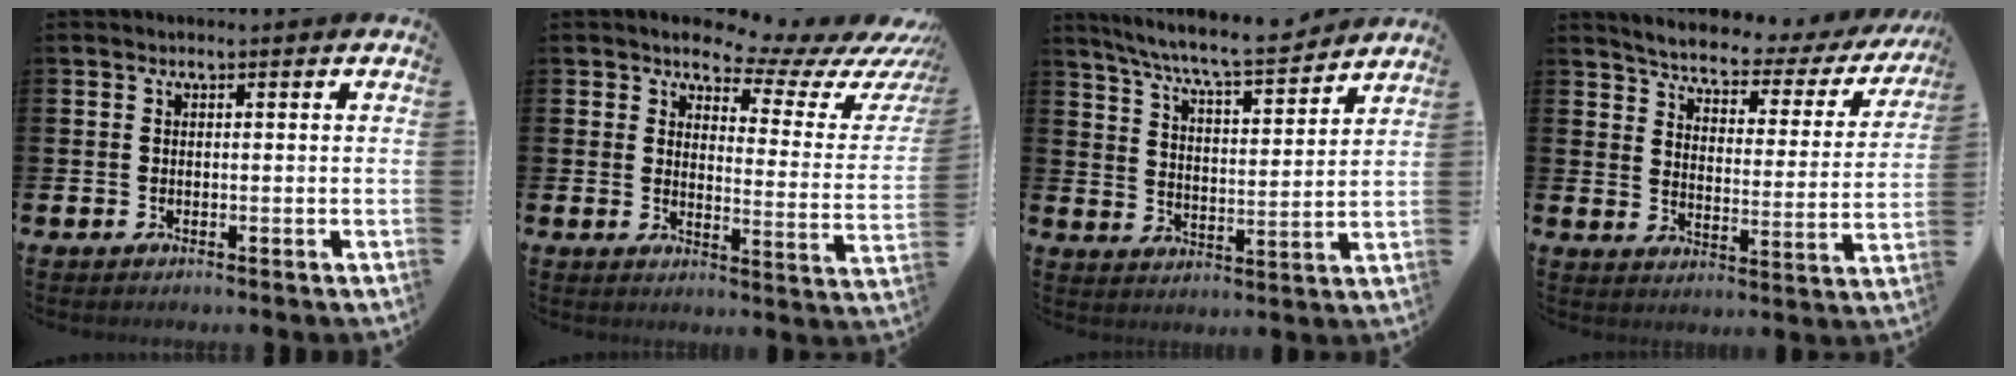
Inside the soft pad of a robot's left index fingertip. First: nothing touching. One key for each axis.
{"total": 5.4, "fx": 4.6, "fy": 1.8, "fz": 2.1, "tx": -0.044, "ty": -0.041, "tz": 0.069}
{"total": 7.9, "fx": 7.4, "fy": 0.3, "fz": 2.8, "tx": -0.085, "ty": -0.051, "tz": 0.128}
{"total": 4.6, "fx": 4.2, "fy": 1.2, "fz": 1.5, "tx": -0.054, "ty": -0.033, "tz": 0.063}